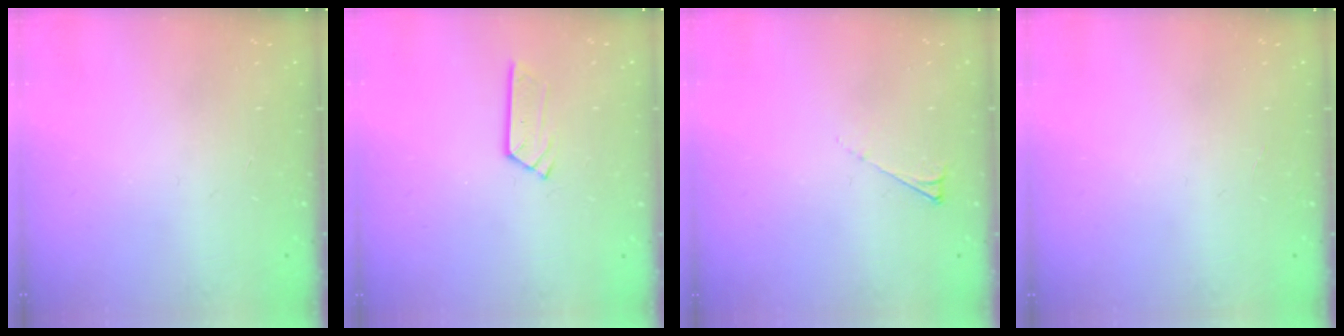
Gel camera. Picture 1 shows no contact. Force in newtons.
{"total": 3.8, "press": 3.8, "slide": 0.3}
{"total": 3.7, "press": 3.6, "slide": 0.6}
{"total": 0.0}